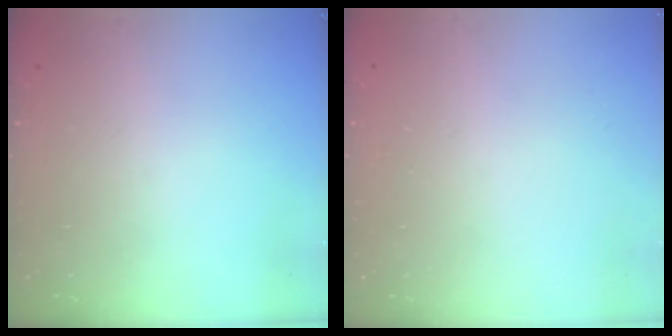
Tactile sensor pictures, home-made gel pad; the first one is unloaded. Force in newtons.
{"total": 2.4, "press": 2.4, "slide": 0.2}